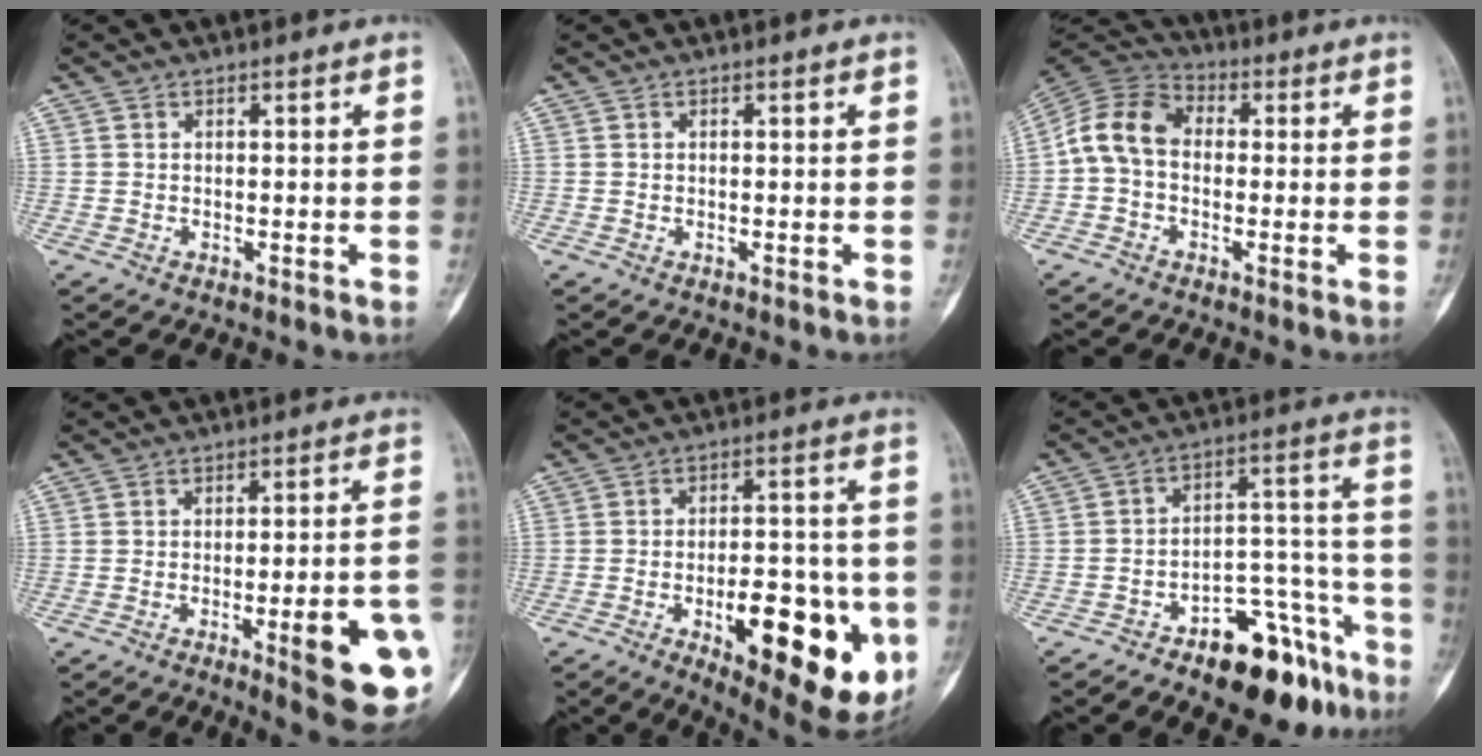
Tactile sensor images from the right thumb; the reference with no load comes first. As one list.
[{"total": 0.0}, {"total": 9.9, "force": [-0.2, 7.4, 6.7], "torque": [-0.115, 0.029, -0.021]}, {"total": 15.4, "force": [-5.0, 3.2, 14.1], "torque": [-0.153, 0.014, -0.056]}, {"total": 20.9, "force": [-6.3, 8.8, 17.9], "torque": [-0.188, 0.006, -0.066]}, {"total": 16.4, "force": [-10.6, 7.4, 10.1], "torque": [-0.098, 0.104, -0.158]}]